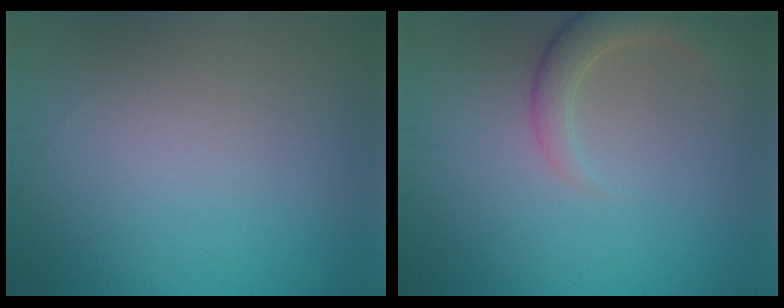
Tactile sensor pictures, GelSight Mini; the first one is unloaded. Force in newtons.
{"total": 3.3, "press": 3.3, "slide": 0.4}